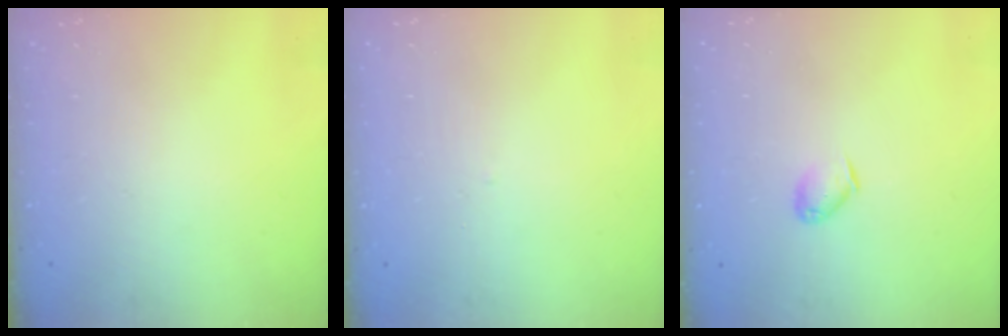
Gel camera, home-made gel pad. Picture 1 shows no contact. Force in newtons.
{"total": 1.4, "press": 1.4, "slide": 0.3}
{"total": 4.4, "press": 4.3, "slide": 0.9}